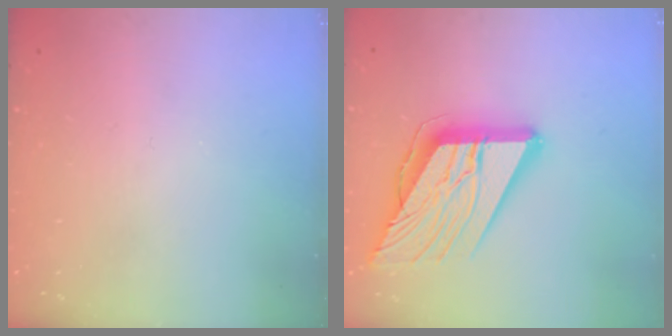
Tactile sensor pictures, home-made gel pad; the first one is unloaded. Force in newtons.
{"total": 24.5, "press": 24.3, "slide": 3.0}